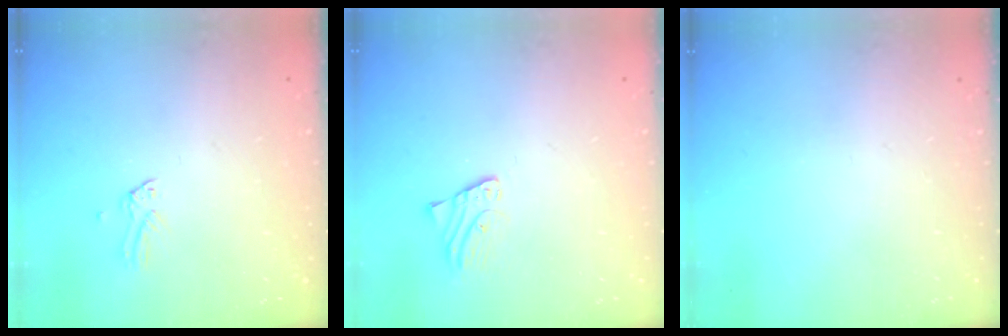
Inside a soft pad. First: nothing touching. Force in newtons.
{"total": 1.3, "press": 1.3, "slide": 0.1}
{"total": 0.0}